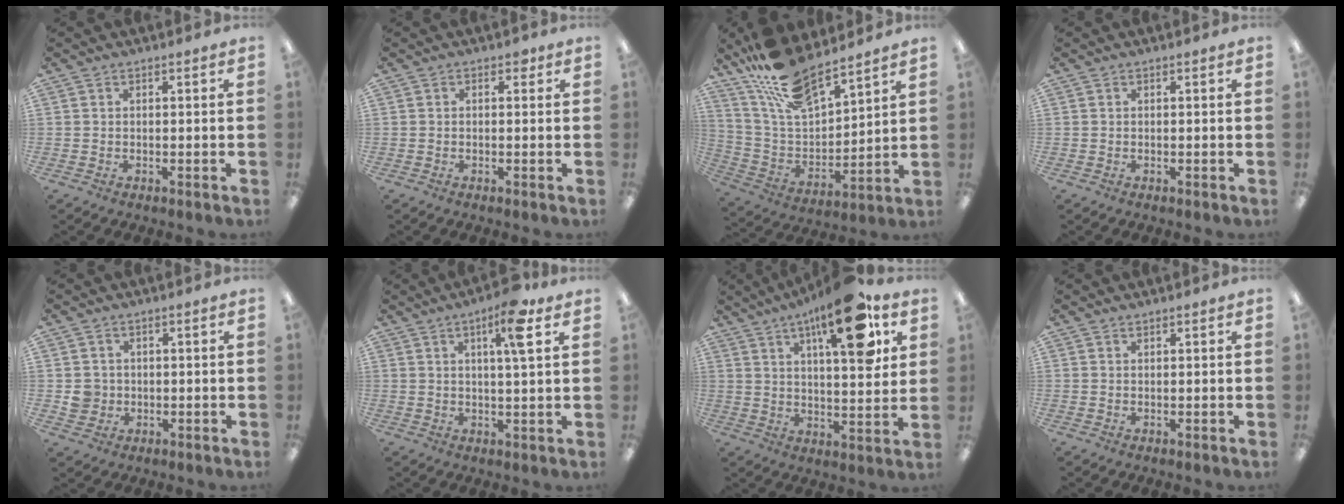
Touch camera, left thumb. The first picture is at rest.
{"total": 1.3, "force": [0.6, 0.8, 0.8], "torque": [-0.009, 0.000, 0.008]}
{"total": 16.3, "force": [14.0, 4.9, 6.9], "torque": [-0.159, -0.085, 0.255]}
{"total": 0.0}
{"total": 3.8, "force": [0.2, 3.7, 0.7], "torque": [-0.012, 0.005, 0.005]}
{"total": 9.5, "force": [4.9, 1.9, 8.0], "torque": [-0.124, -0.008, 0.073]}
{"total": 18.9, "force": [10.4, 6.0, 14.6], "torque": [-0.213, -0.047, 0.157]}
{"total": 0.8, "force": [0.7, 0.1, 0.3], "torque": [-0.006, 0.000, 0.013]}